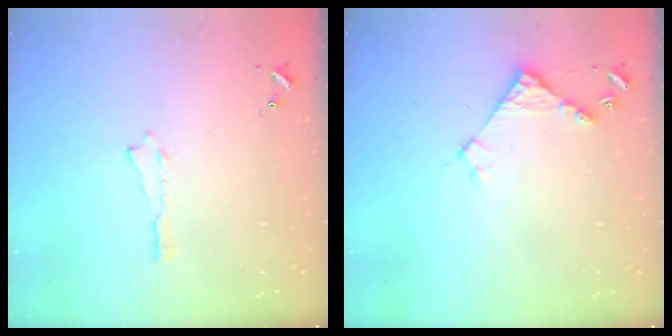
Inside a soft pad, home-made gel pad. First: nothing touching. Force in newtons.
{"total": 4.0, "press": 4.0, "slide": 0.3}